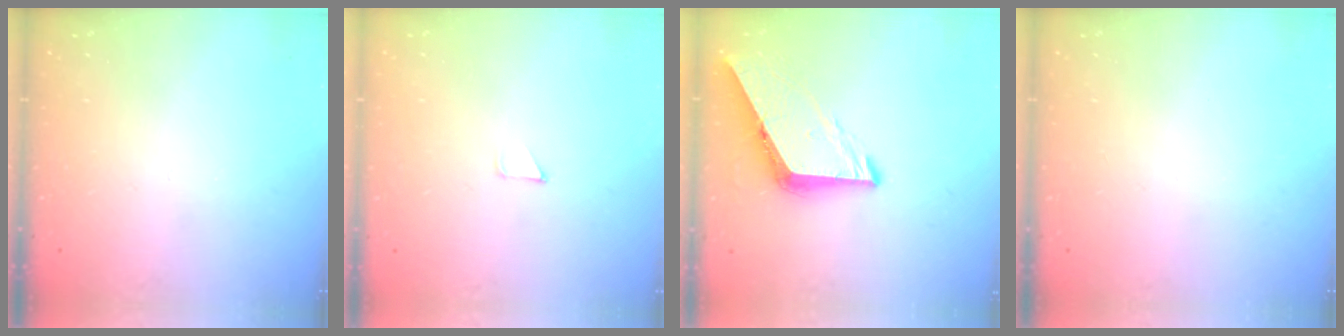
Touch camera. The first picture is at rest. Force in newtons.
{"total": 2.7, "press": 2.7, "slide": 0.2}
{"total": 7.8, "press": 7.8, "slide": 0.6}
{"total": 0.0}